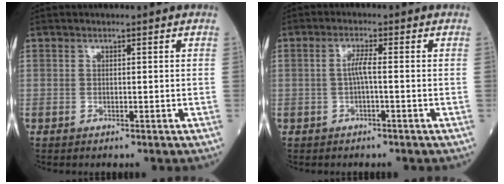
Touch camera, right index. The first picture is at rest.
{"total": 2.2, "force": [-0.3, 0.1, 2.2], "torque": [-0.041, 0.002, -0.006]}